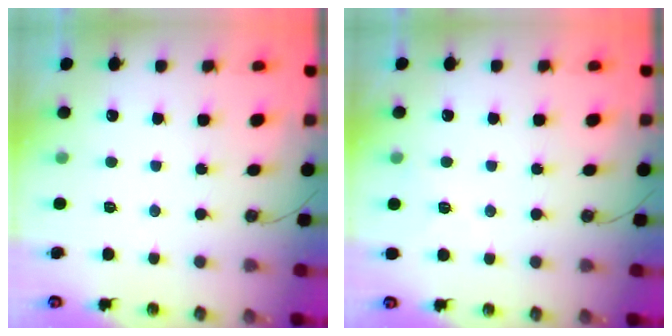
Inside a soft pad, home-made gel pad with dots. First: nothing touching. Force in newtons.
{"total": 3.8, "press": 3.3, "slide": 1.9}